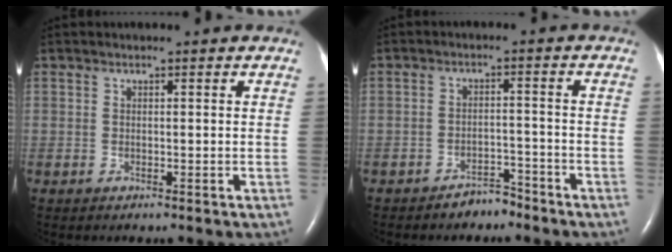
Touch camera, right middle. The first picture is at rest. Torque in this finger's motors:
{"motor_torque": [0.03, -0.05, 0.01, 0.00]}